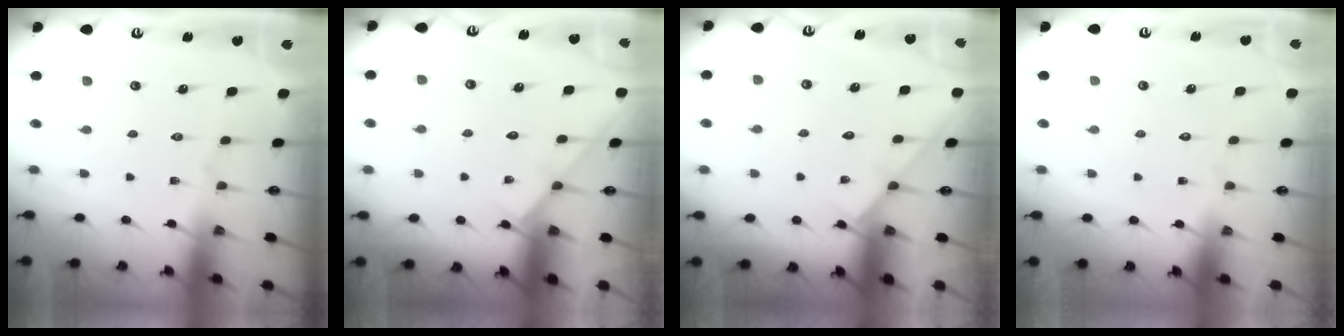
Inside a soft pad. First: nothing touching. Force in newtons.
{"total": 2.6, "press": 2.6, "slide": 0.3}
{"total": 2.6, "press": 2.6, "slide": 0.3}
{"total": 1.7, "press": 1.7, "slide": 0.1}